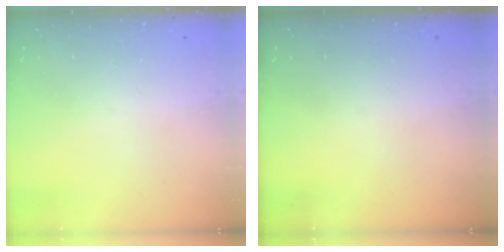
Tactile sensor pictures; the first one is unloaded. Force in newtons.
{"total": 0.0}